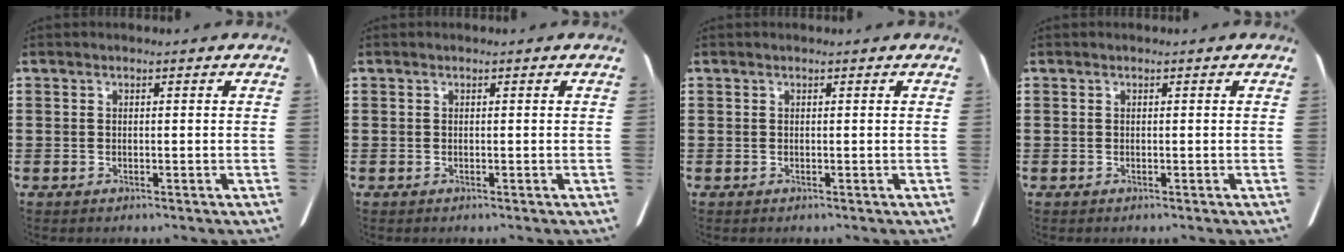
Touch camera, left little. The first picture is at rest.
{"total": 0.0}
{"total": 0.0}
{"total": 0.0}